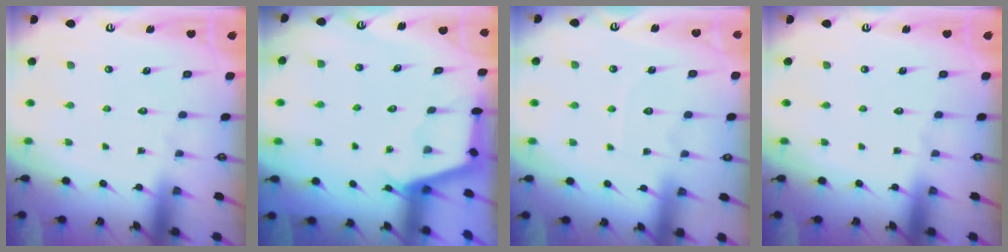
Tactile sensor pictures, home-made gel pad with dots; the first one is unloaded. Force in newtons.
{"total": 2.9, "press": 2.8, "slide": 0.3}
{"total": 3.9, "press": 3.9, "slide": 0.4}
{"total": 0.0}